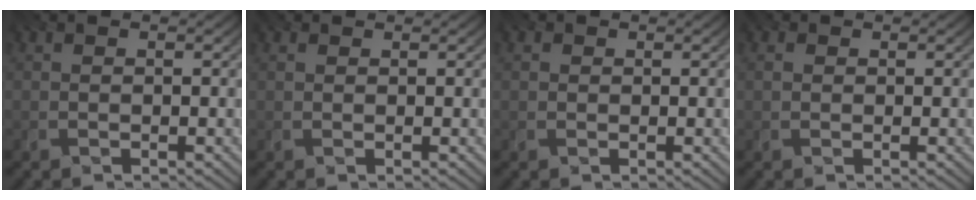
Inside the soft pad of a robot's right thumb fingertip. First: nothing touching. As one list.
[{"total": 1.5, "force": [1.1, 0.7, 0.7], "torque": [-0.018, 0.002, 0.015]}, {"total": 1.0, "force": [0.3, 0.9, 0.3], "torque": [-0.006, 0.001, 0.005]}, {"total": 1.2, "force": [0.4, 1.0, 0.6], "torque": [-0.015, 0.001, 0.006]}]